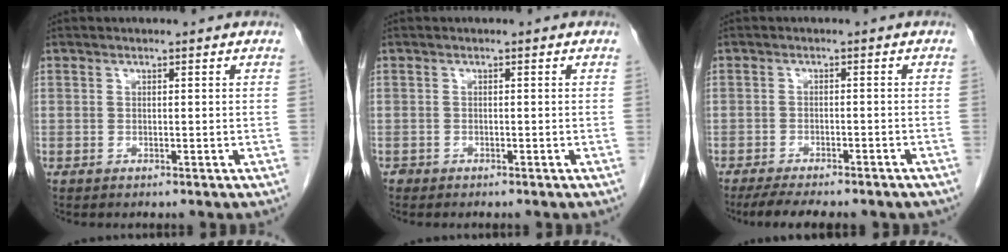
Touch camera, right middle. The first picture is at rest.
{"total": 0.6, "force": [-0.5, 0.3, 0.0], "torque": [-0.008, 0.001, -0.013]}
{"total": 10.6, "force": [-8.8, 2.7, 5.2], "torque": [-0.070, -0.003, -0.114]}